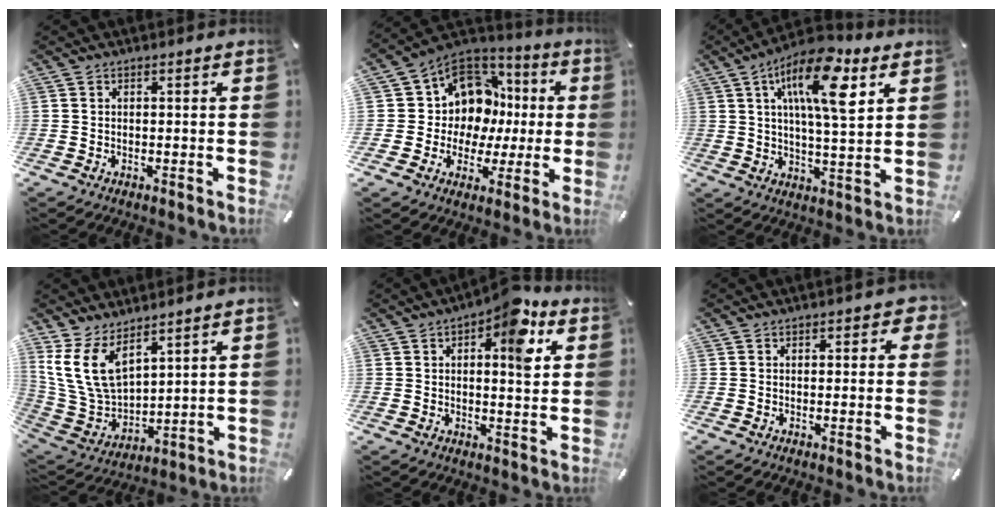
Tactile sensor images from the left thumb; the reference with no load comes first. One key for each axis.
{"total": 11.7, "fx": 3.3, "fy": 10.6, "fz": 3.7, "tx": -0.076, "ty": -0.032, "tz": 0.076}
{"total": 16.0, "fx": 7.6, "fy": 5.2, "fz": 13.1, "tx": -0.221, "ty": -0.018, "tz": 0.123}
{"total": 12.9, "fx": 7.2, "fy": 7.5, "fz": 7.6, "tx": -0.191, "ty": -0.037, "tz": 0.142}
{"total": 11.0, "fx": 5.0, "fy": 4.6, "fz": 8.6, "tx": -0.092, "ty": -0.030, "tz": 0.075}
{"total": 1.6, "fx": 0.1, "fy": 1.3, "fz": 0.9, "tx": -0.001, "ty": 0.003, "tz": -0.004}